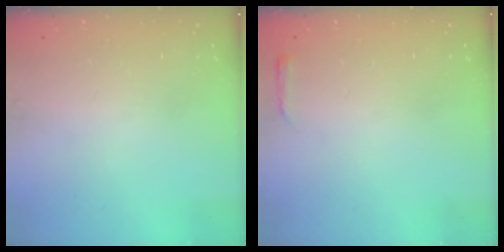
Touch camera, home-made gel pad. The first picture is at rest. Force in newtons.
{"total": 2.4, "press": 2.3, "slide": 0.6}